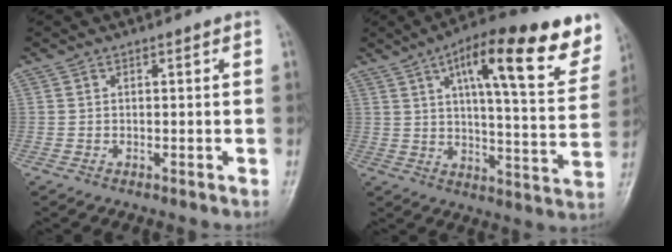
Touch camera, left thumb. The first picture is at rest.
{"total": 22.0, "force": [11.8, 6.3, 17.5], "torque": [-0.214, -0.027, 0.168]}